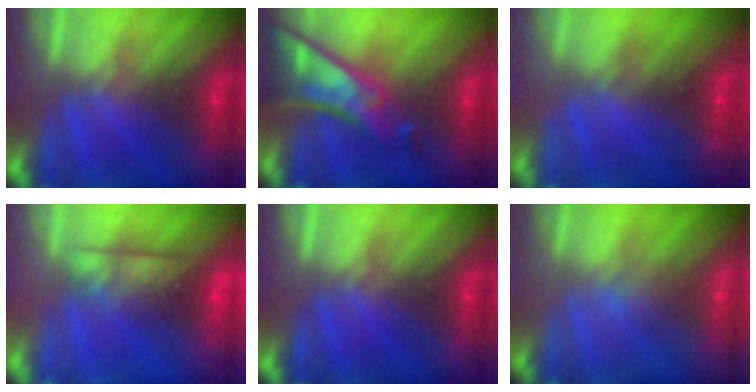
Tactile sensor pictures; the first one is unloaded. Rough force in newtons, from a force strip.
{"total": 6.9}
{"total": 2.2}
{"total": 6.9}
{"total": 0.0}
{"total": 2.8}